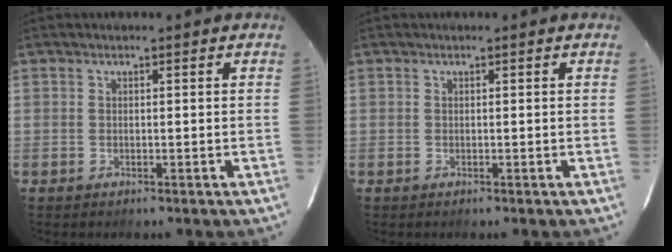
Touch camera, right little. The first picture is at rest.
{"total": 0.0}